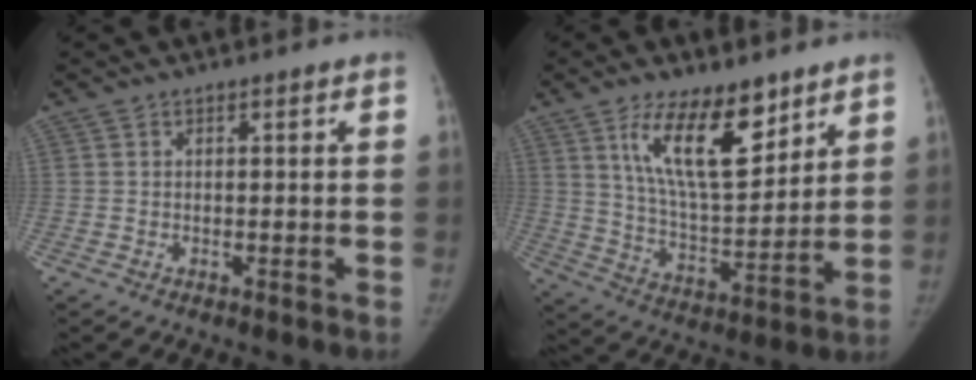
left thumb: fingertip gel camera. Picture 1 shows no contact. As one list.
[{"total": 15.9, "force": [9.2, 6.4, 11.2], "torque": [-0.155, -0.059, 0.171]}]